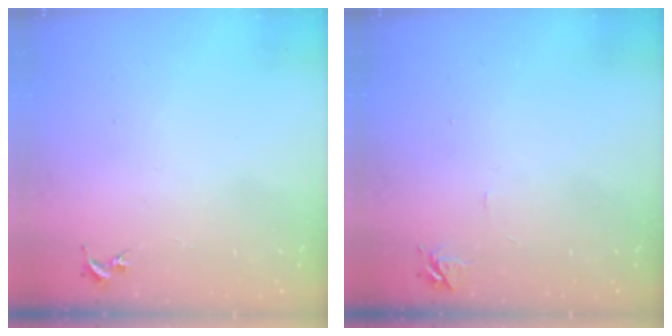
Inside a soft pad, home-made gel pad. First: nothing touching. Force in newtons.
{"total": 5.8, "press": 5.8, "slide": 0.7}